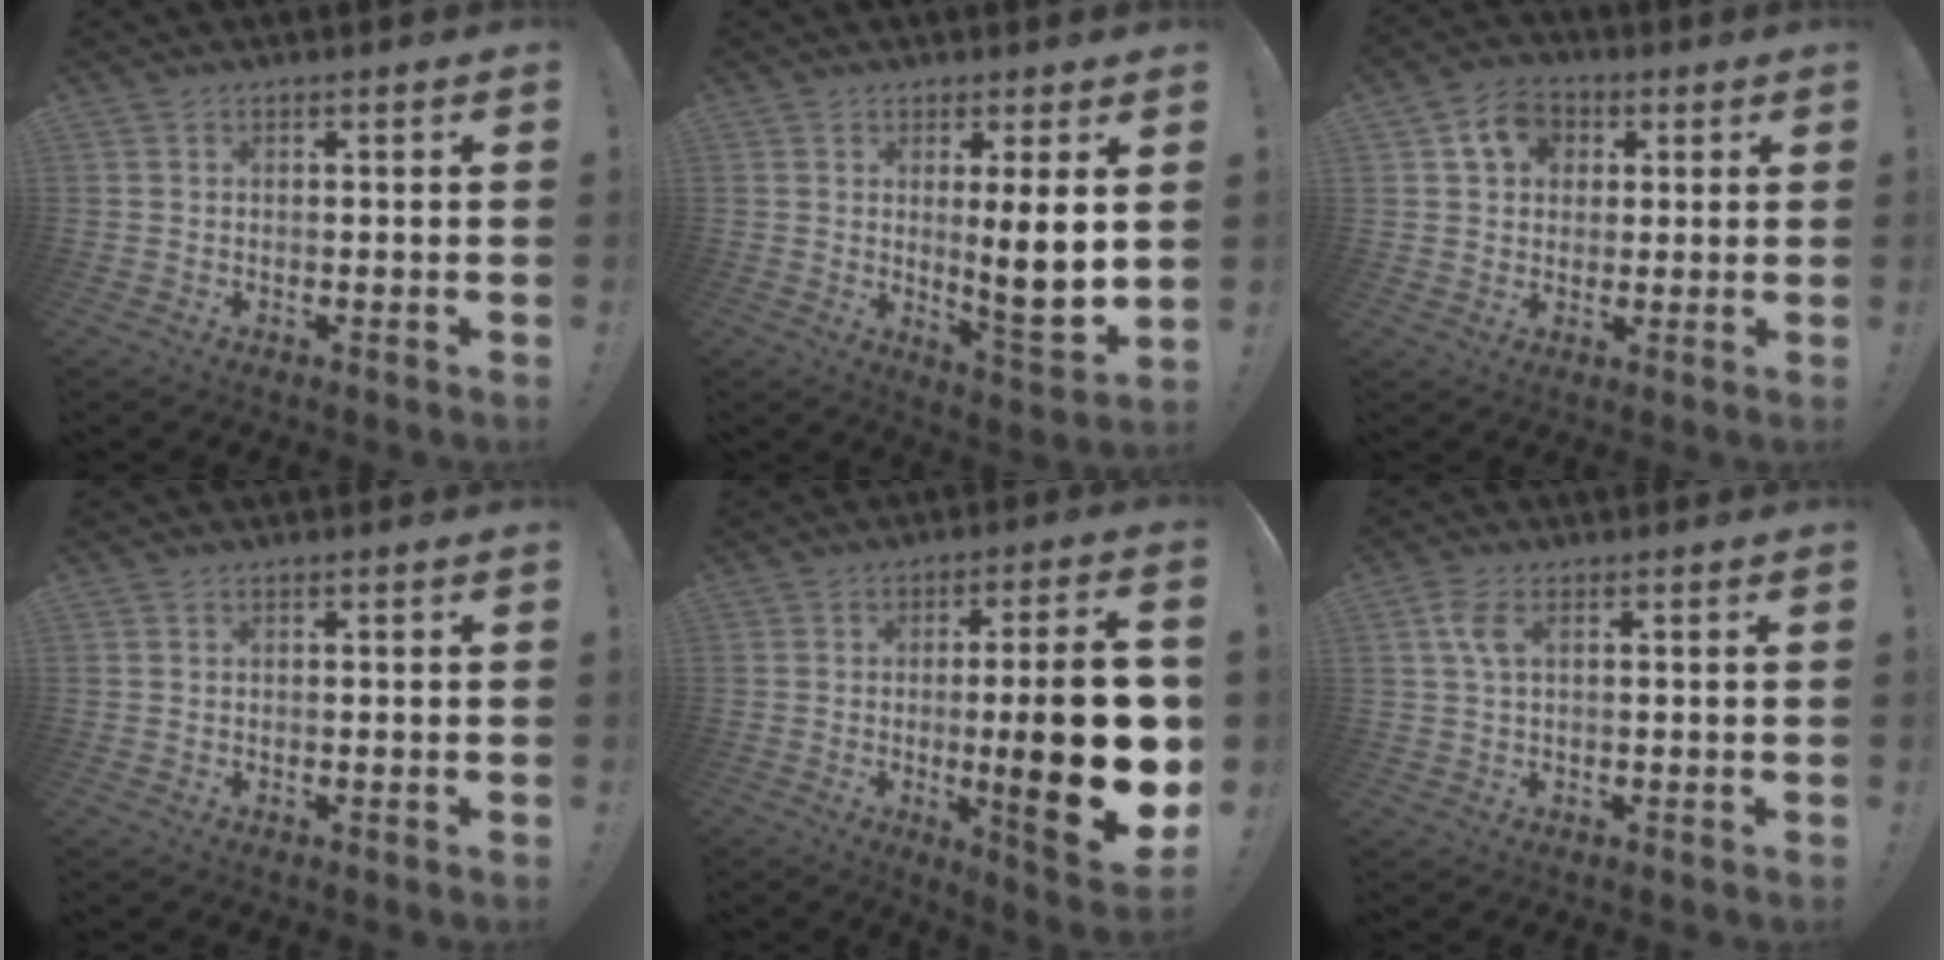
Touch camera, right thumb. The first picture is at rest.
{"total": 9.7, "force": [1.8, 0.9, 9.5], "torque": [-0.137, -0.025, 0.027]}
{"total": 9.2, "force": [3.3, 7.6, 4.0], "torque": [-0.055, -0.004, 0.066]}
{"total": 0.0}
{"total": 22.7, "force": [-2.5, 4.3, 22.2], "torque": [-0.323, -0.005, -0.030]}
{"total": 4.2, "force": [1.3, 1.5, 3.7], "torque": [-0.081, 0.001, 0.022]}